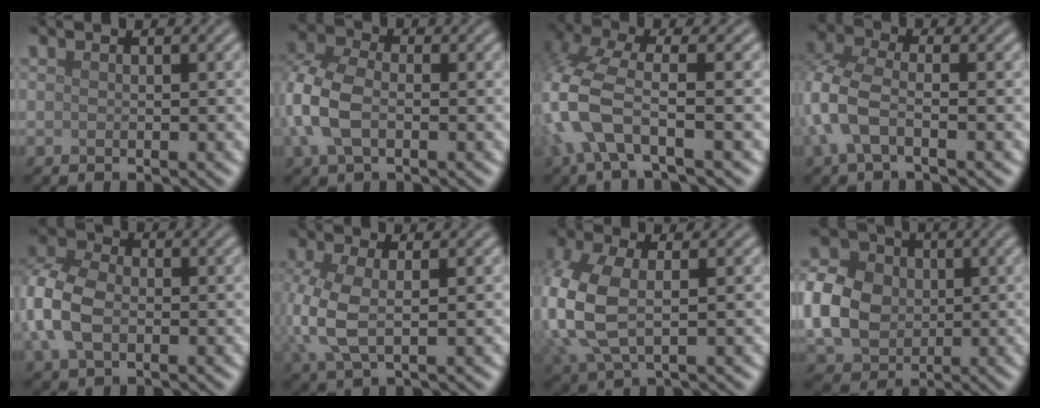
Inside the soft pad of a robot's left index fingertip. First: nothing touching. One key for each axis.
{"total": 5.7, "fx": -0.8, "fy": 3.7, "fz": 4.3, "tx": -0.113, "ty": 0.002, "tz": -0.026}
{"total": 6.9, "fx": -2.1, "fy": 2.8, "fz": 5.9, "tx": -0.141, "ty": 0.008, "tz": -0.057}
{"total": 5.0, "fx": -1.1, "fy": 2.5, "fz": 4.2, "tx": -0.110, "ty": 0.006, "tz": -0.031}
{"total": 6.6, "fx": -0.9, "fy": 4.6, "fz": 4.6, "tx": -0.116, "ty": 0.000, "tz": -0.027}
{"total": 5.0, "fx": -0.1, "fy": 2.3, "fz": 4.4, "tx": -0.119, "ty": -0.004, "tz": -0.004}
{"total": 7.1, "fx": 0.3, "fy": 4.0, "fz": 5.8, "tx": -0.158, "ty": -0.001, "tz": 0.006}
{"total": 6.8, "fx": -0.1, "fy": 5.6, "fz": 3.8, "tx": -0.090, "ty": 0.007, "tz": -0.010}